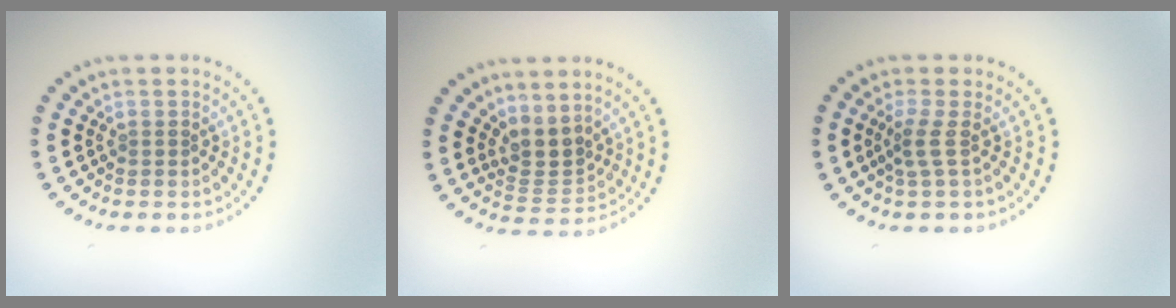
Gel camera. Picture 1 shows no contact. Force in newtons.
{"total": 2.8, "press": 2.1, "slide": 1.8}
{"total": 1.7, "press": 1.2, "slide": 1.3}